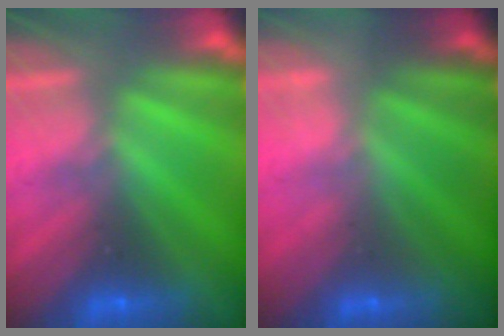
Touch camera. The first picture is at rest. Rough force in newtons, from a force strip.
{"total": 2.2}